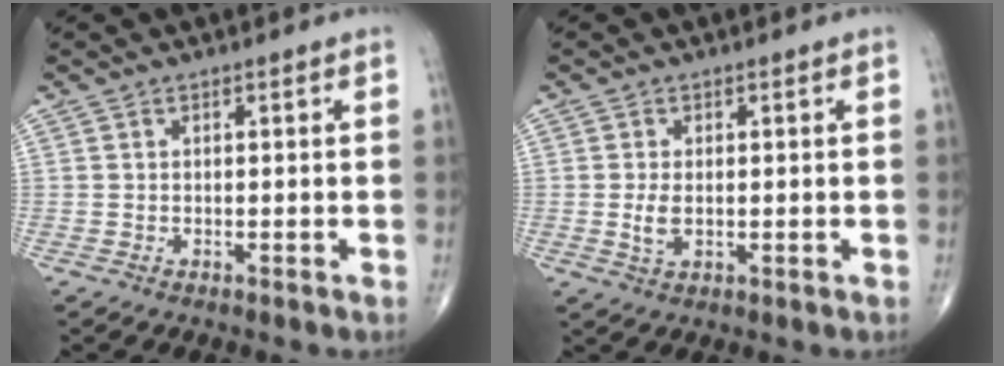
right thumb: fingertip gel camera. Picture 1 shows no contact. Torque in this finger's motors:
{"motor_torque": [-0.15, 0.19, 0.23, 0.14, 0.00]}